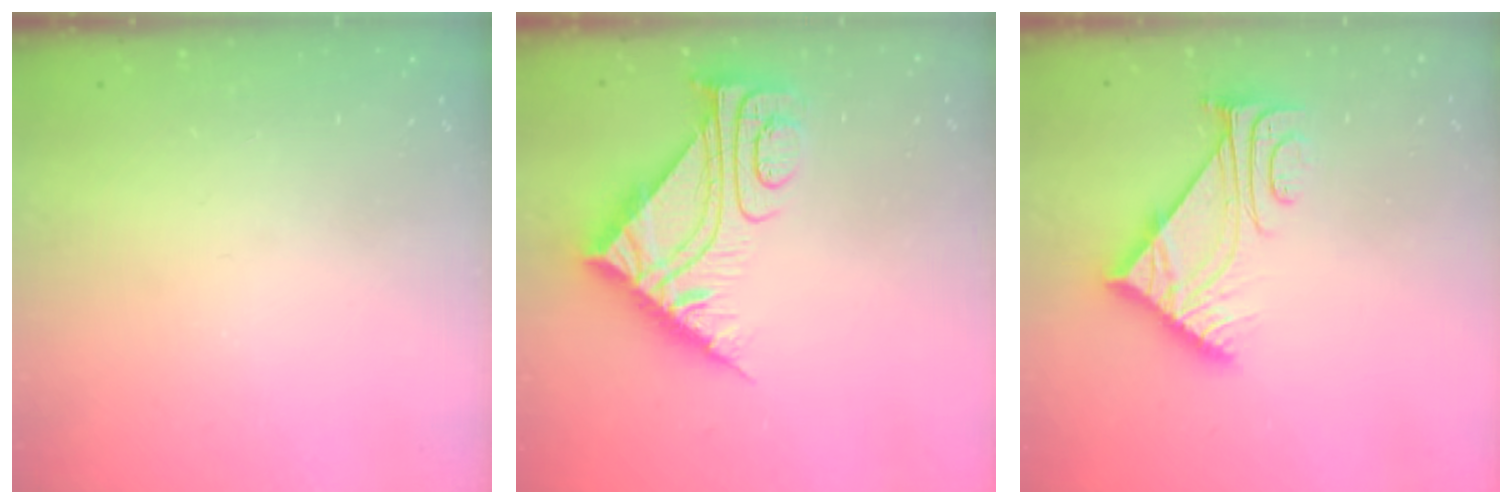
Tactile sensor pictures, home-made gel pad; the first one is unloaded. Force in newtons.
{"total": 10.7, "press": 10.7, "slide": 1.0}
{"total": 7.6, "press": 7.6, "slide": 0.7}